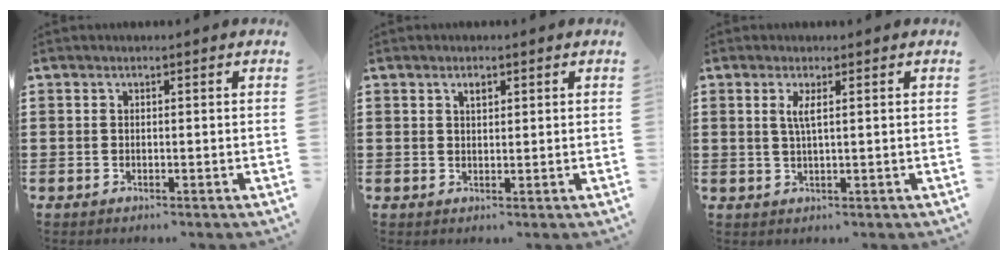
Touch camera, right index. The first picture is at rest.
{"total": 1.4, "force": [0.7, 0.6, 1.0], "torque": [-0.023, 0.004, 0.012]}
{"total": 2.2, "force": [0.7, 0.2, 2.1], "torque": [-0.044, 0.000, 0.009]}